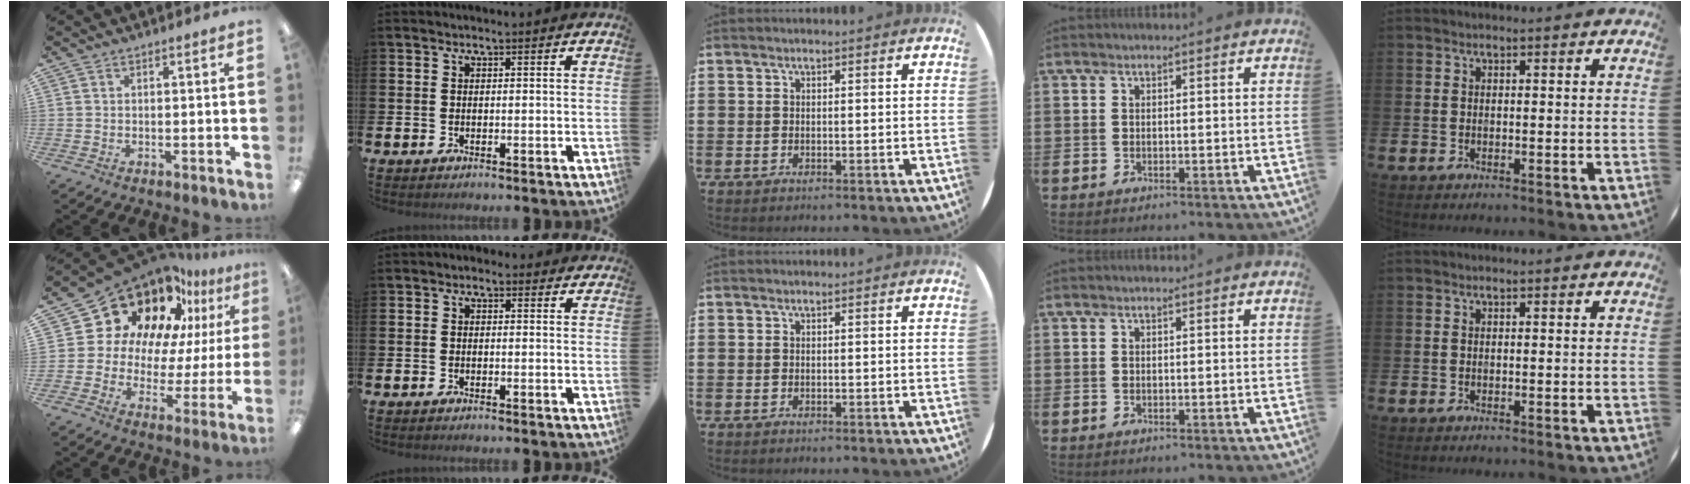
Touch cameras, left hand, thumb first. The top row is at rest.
{"thumb": {"total": 21.1, "force": [14.5, 12.7, 8.6], "torque": [-0.167, -0.103, 0.270]}, "index": {"total": 0.7, "force": [-0.3, 0.6, 0.3], "torque": [0.002, 0.003, -0.009]}}